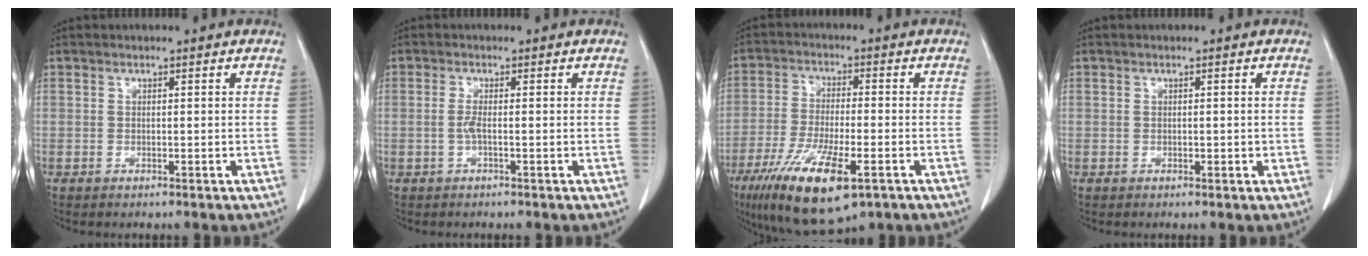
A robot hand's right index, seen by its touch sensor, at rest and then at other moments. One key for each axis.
{"total": 1.4, "fx": -0.3, "fy": 0.0, "fz": 1.4, "tx": -0.029, "ty": 0.001, "tz": -0.006}
{"total": 14.4, "fx": -7.7, "fy": 3.4, "fz": 11.6, "tx": -0.224, "ty": -0.033, "tz": -0.129}
{"total": 0.7, "fx": -0.1, "fy": 0.5, "fz": 0.5, "tx": -0.006, "ty": 0.002, "tz": 0.001}